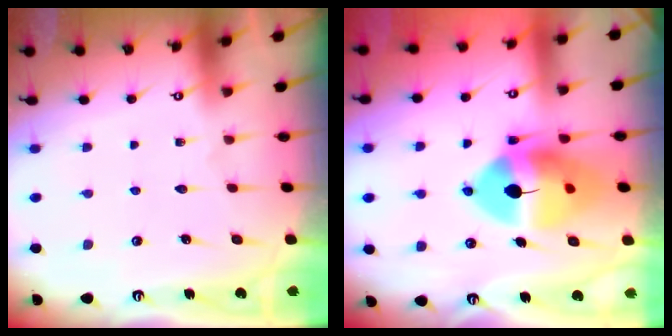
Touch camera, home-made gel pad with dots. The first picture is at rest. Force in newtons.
{"total": 15.3, "press": 15.1, "slide": 2.4}